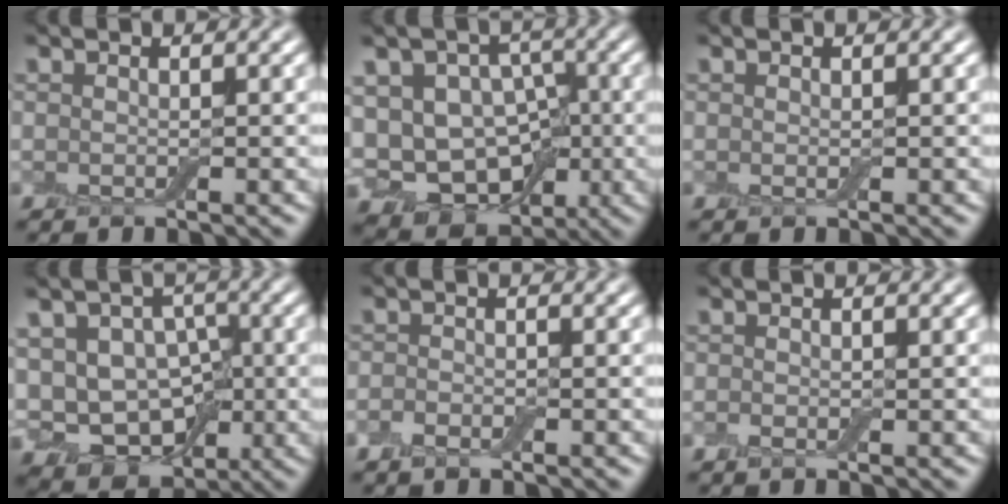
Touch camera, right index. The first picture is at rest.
{"total": 12.9, "force": [-3.2, 10.3, 7.1], "torque": [-0.111, 0.010, -0.060]}
{"total": 0.0}
{"total": 10.7, "force": [-2.2, 8.5, 6.2], "torque": [-0.089, 0.009, -0.043]}
{"total": 1.4, "force": [-0.8, 0.7, 1.0], "torque": [-0.020, -0.001, -0.018]}
{"total": 0.9, "force": [-0.3, 0.4, 0.8], "torque": [-0.014, -0.003, -0.005]}